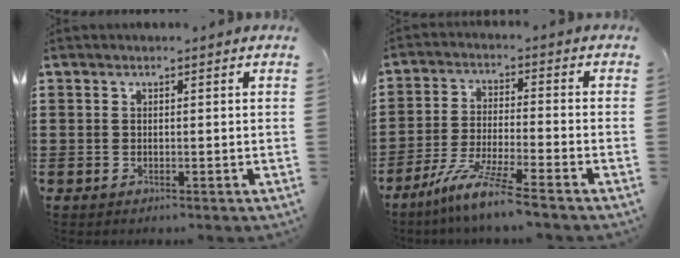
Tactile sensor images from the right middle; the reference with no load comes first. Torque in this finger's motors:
{"motor_torque": [1.39, -0.74, 0.57, 0.17]}